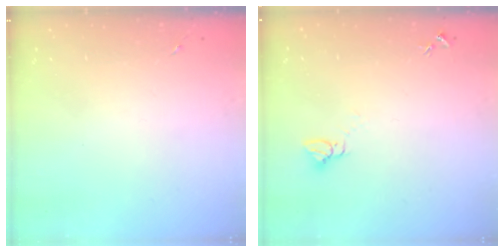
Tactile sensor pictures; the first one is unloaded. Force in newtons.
{"total": 2.8, "press": 2.8, "slide": 0.1}